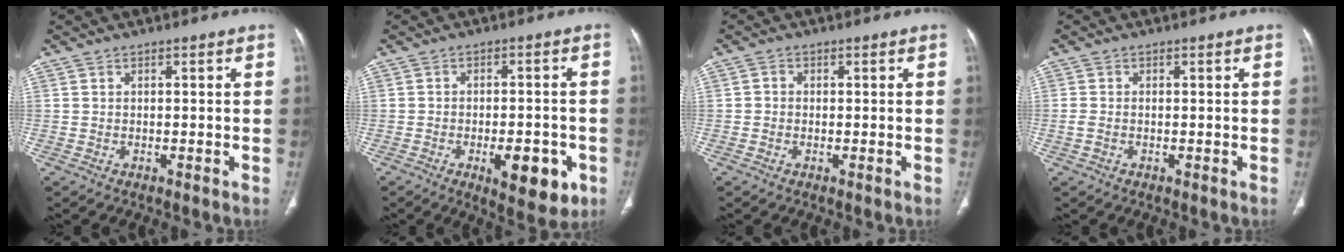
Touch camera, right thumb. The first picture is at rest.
{"total": 4.7, "force": [-1.7, 1.9, 3.9], "torque": [-0.045, -0.001, -0.018]}
{"total": 1.3, "force": [-0.1, 1.2, 0.4], "torque": [-0.001, 0.004, -0.004]}
{"total": 1.7, "force": [-0.4, 1.1, 1.2], "torque": [-0.036, 0.003, -0.007]}